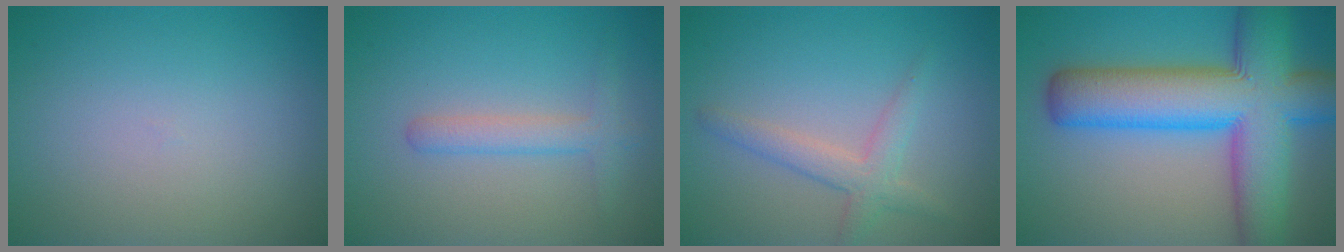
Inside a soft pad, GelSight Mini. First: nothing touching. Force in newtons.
{"total": 2.2, "press": 2.2, "slide": 0.1}
{"total": 2.6, "press": 2.6, "slide": 0.1}
{"total": 12.7, "press": 12.7, "slide": 0.5}